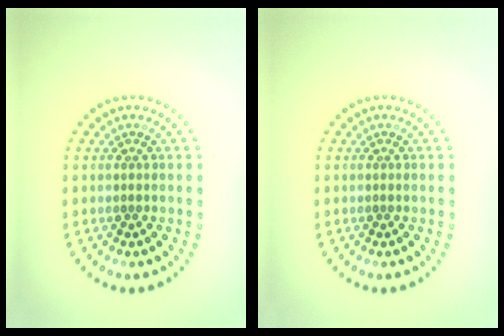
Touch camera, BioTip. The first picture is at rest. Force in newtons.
{"total": 0.0}